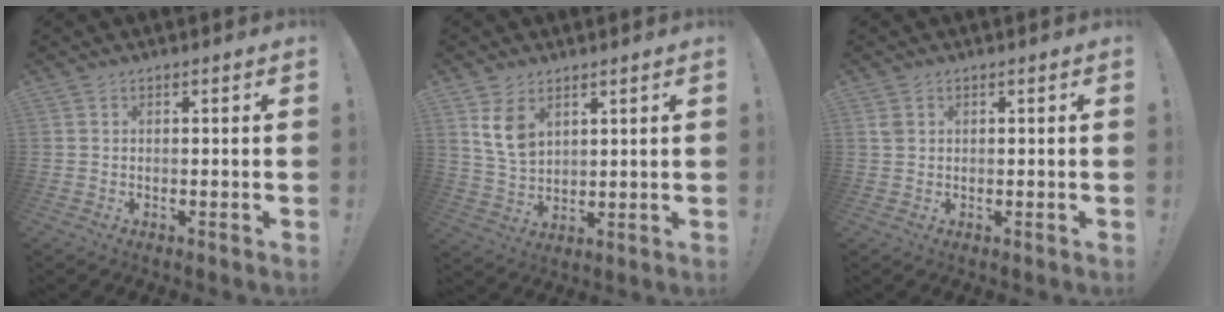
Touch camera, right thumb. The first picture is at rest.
{"total": 8.3, "force": [4.4, 5.5, 4.5], "torque": [-0.074, -0.017, 0.088]}
{"total": 1.6, "force": [0.7, 1.2, 0.8], "torque": [-0.013, 0.003, 0.013]}